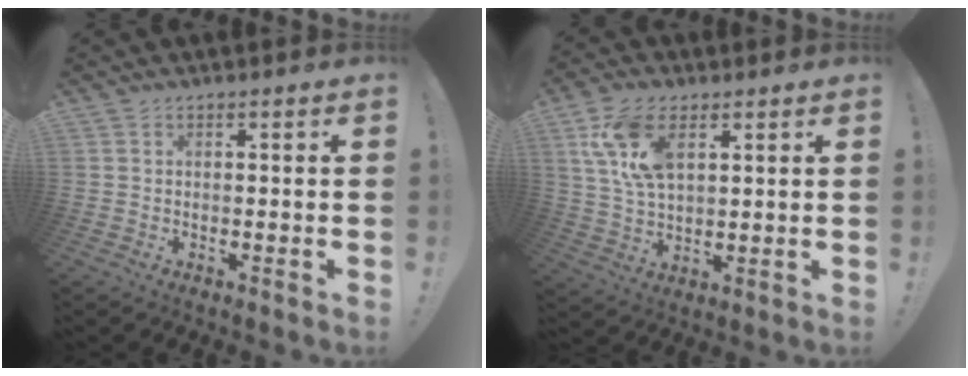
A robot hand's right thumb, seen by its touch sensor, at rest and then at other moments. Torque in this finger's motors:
{"motor_torque": [0.55, 2.14, 0.91, -0.01, 0.24]}